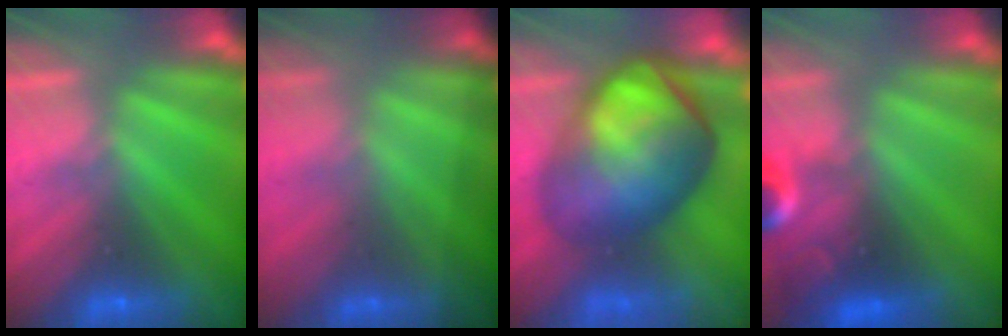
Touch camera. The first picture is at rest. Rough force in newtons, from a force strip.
{"total": 1.5}
{"total": 8.1}
{"total": 8.4}